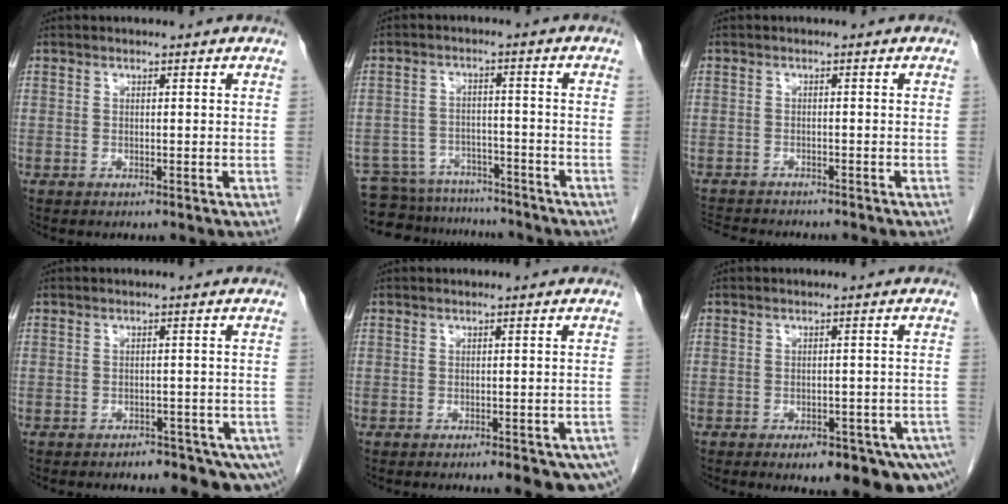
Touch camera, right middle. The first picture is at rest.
{"total": 12.7, "force": [-11.9, 4.1, 1.9], "torque": [-0.040, 0.015, -0.167]}
{"total": 7.3, "force": [-6.7, 1.4, 2.4], "torque": [-0.039, -0.006, -0.100]}
{"total": 9.6, "force": [-6.9, 3.9, 5.4], "torque": [-0.059, -0.002, -0.083]}
{"total": 9.2, "force": [-6.4, 2.4, 6.2], "torque": [-0.056, 0.000, -0.077]}
{"total": 12.9, "force": [-8.5, 4.6, 8.7], "torque": [-0.069, 0.005, -0.101]}